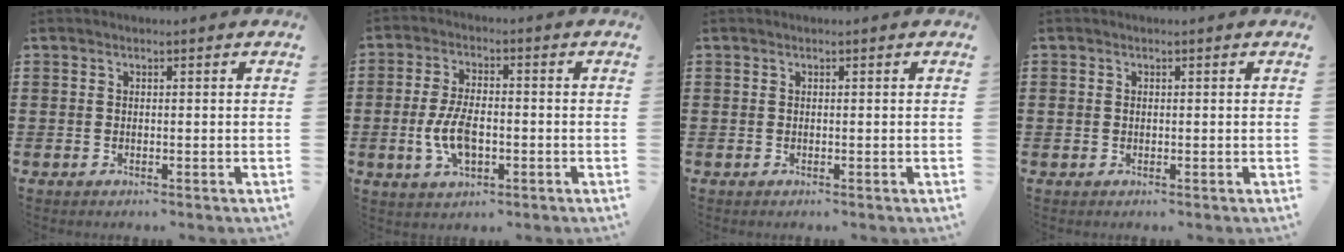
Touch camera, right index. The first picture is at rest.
{"total": 7.0, "force": [-1.5, 3.5, 5.9], "torque": [-0.138, -0.001, -0.033]}
{"total": 0.0}
{"total": 0.7, "force": [0.1, 0.6, 0.4], "torque": [-0.009, 0.004, 0.000]}